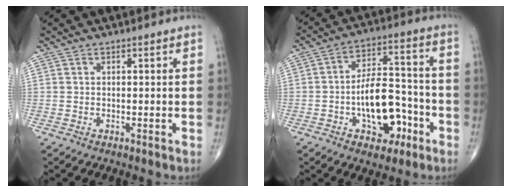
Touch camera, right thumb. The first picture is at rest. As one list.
[{"total": 13.4, "force": [-4.6, 7.6, 10.0], "torque": [-0.128, 0.048, -0.070]}]